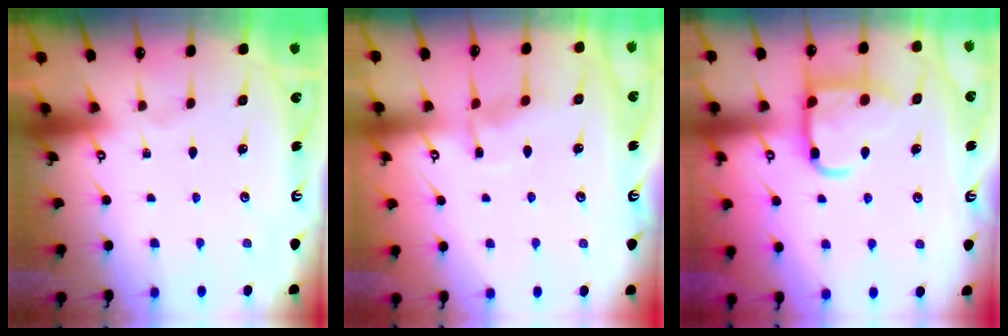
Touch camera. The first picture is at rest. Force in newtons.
{"total": 5.2, "press": 5.2, "slide": 0.6}
{"total": 13.6, "press": 13.5, "slide": 1.6}